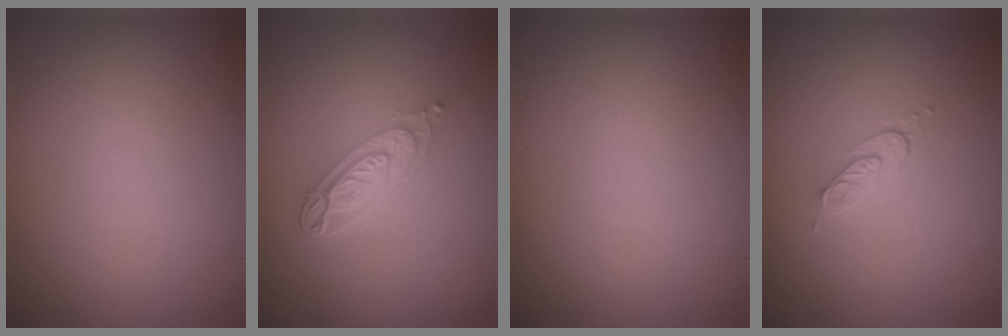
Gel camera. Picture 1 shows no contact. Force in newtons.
{"total": 3.8, "press": 2.8, "slide": 2.6}
{"total": 0.0}
{"total": 1.5, "press": 0.8, "slide": 1.3}